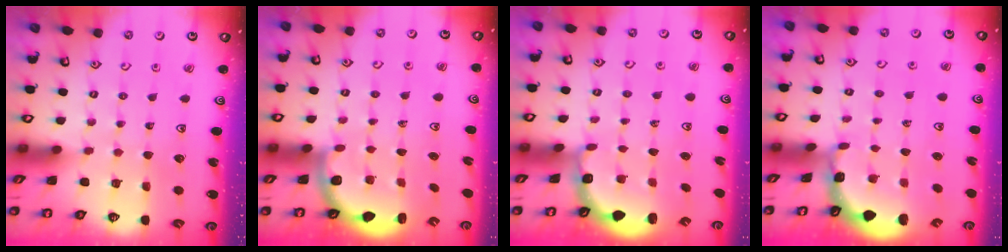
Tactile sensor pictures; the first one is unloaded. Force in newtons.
{"total": 3.1, "press": 2.7, "slide": 1.5}
{"total": 2.5, "press": 1.9, "slide": 1.6}
{"total": 1.2, "press": 1.2, "slide": 0.1}